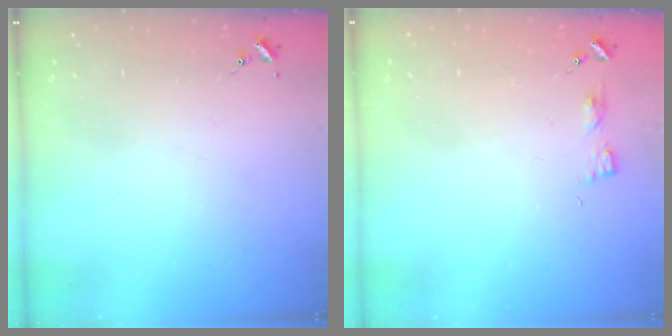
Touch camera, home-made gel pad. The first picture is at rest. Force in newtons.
{"total": 4.3, "press": 4.3, "slide": 0.5}